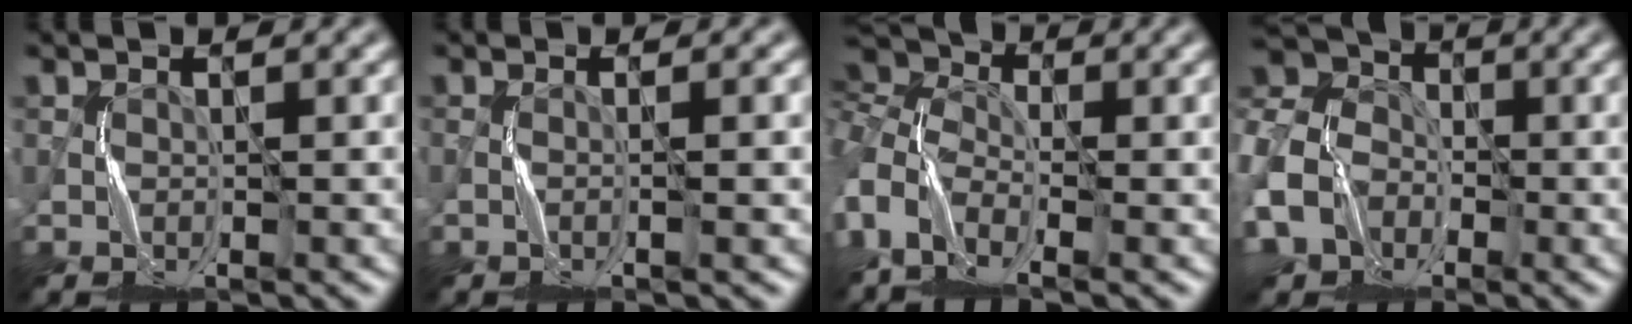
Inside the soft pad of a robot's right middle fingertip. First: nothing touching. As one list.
[{"total": 0.8, "force": [-0.2, 0.1, 0.8], "torque": [-0.011, 0.003, -0.008]}, {"total": 7.9, "force": [-0.5, 5.1, 6.0], "torque": [-0.139, 0.013, -0.012]}, {"total": 9.6, "force": [-4.1, 7.4, 4.4], "torque": [-0.115, -0.017, -0.082]}]